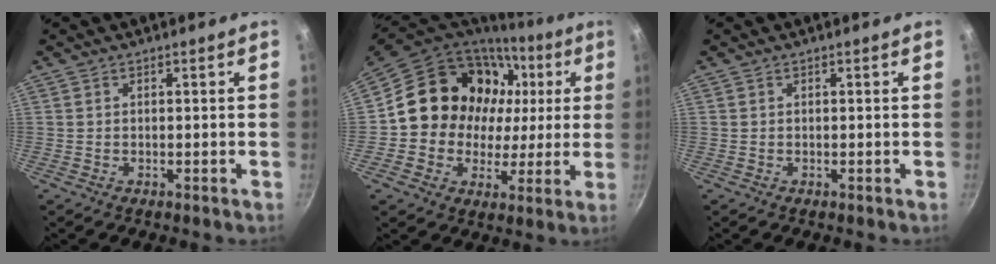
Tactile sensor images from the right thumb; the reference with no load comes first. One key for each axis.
{"total": 20.0, "fx": 3.9, "fy": 17.2, "fz": 9.3, "tx": -0.139, "ty": 0.027, "tz": 0.067}
{"total": 0.0}